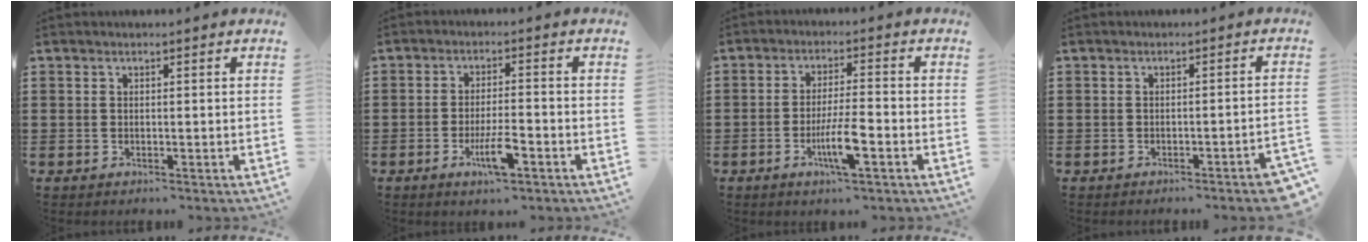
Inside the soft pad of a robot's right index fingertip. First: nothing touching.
{"total": 6.0, "force": [-2.6, 1.3, 5.2], "torque": [-0.102, -0.007, -0.049]}
{"total": 6.6, "force": [-2.5, 1.0, 6.0], "torque": [-0.118, -0.011, -0.047]}
{"total": 2.1, "force": [-1.7, -0.2, 1.3], "torque": [-0.022, -0.005, -0.031]}